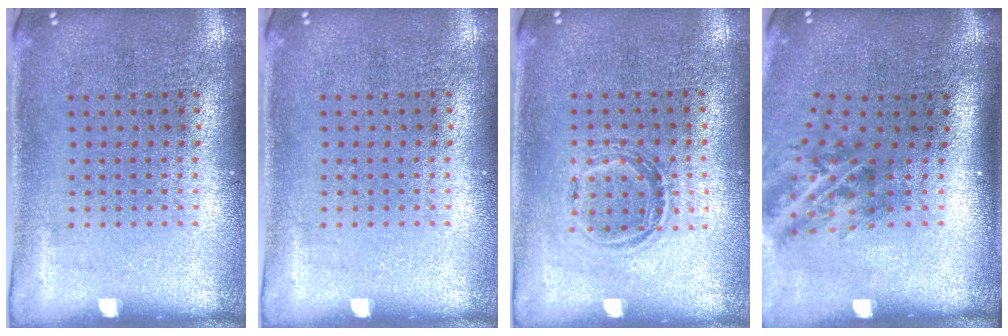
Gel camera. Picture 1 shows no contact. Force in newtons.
{"total": 0.0}
{"total": 1.1, "press": 0.9, "slide": 0.7}
{"total": 1.7, "press": 1.1, "slide": 1.3}